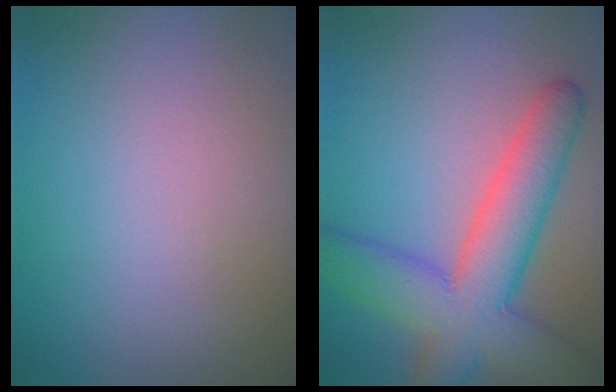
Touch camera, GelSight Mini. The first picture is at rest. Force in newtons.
{"total": 8.5, "press": 8.5, "slide": 0.4}